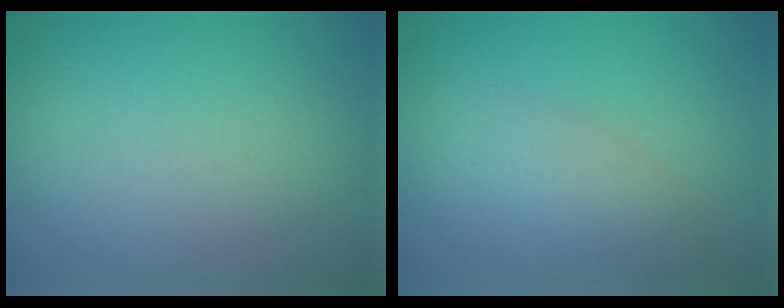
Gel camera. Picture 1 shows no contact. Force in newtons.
{"total": 2.3, "press": 2.3, "slide": 0.1}